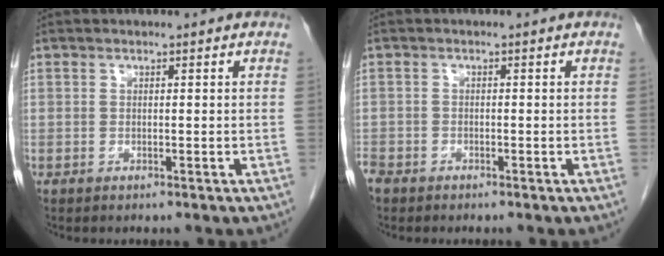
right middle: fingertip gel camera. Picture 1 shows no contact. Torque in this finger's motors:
{"motor_torque": [1.02, -1.11, 0.17, 0.06]}